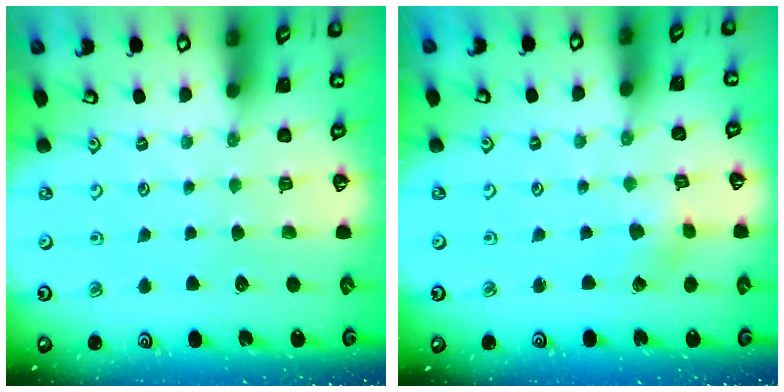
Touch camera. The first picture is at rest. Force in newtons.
{"total": 2.5, "press": 2.4, "slide": 0.3}